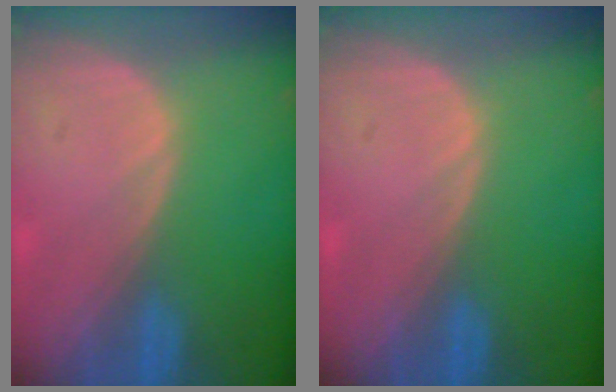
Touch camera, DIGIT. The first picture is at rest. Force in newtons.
{"total": 0.0}